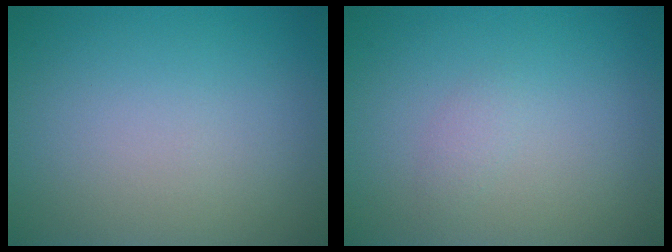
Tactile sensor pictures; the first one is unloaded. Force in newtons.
{"total": 0.8, "press": 0.8, "slide": 0.0}